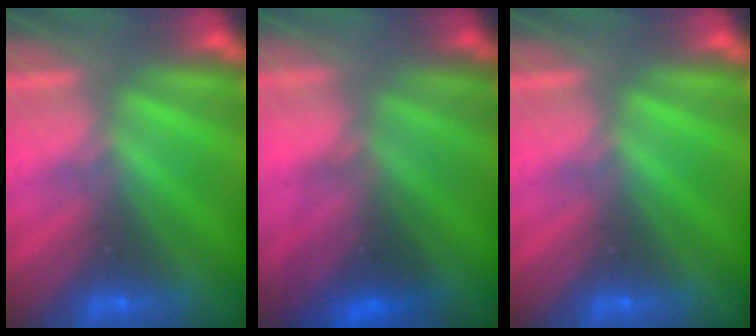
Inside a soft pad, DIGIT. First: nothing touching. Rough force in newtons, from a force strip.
{"total": 2.1}
{"total": 0.0}